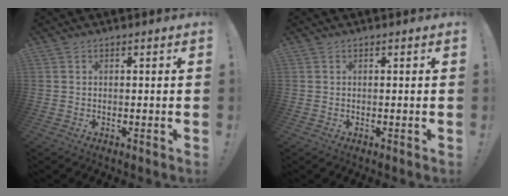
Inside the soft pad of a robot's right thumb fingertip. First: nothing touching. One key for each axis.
{"total": 0.0}